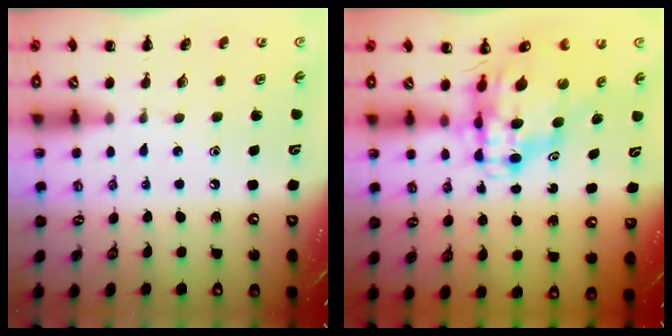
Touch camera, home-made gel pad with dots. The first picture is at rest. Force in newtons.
{"total": 10.4, "press": 9.8, "slide": 3.4}